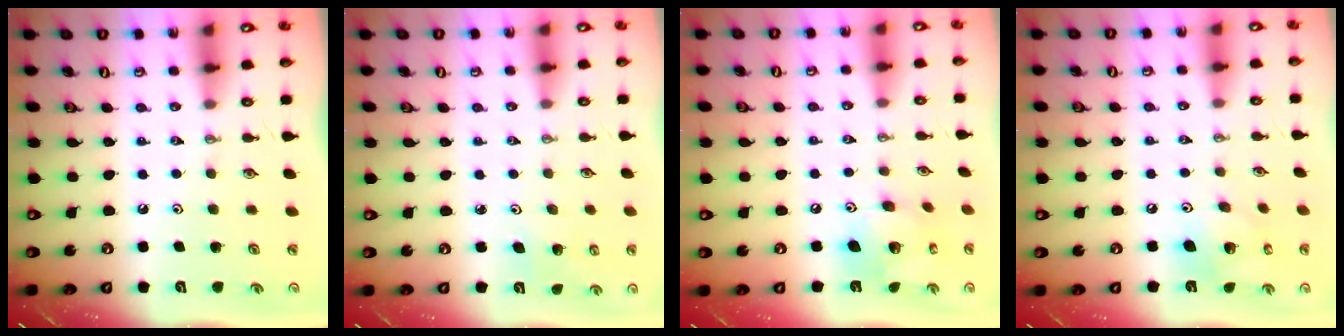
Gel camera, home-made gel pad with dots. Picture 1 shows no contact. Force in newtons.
{"total": 3.0, "press": 2.9, "slide": 0.9}
{"total": 13.7, "press": 13.7, "slide": 1.4}
{"total": 13.4, "press": 13.0, "slide": 3.0}